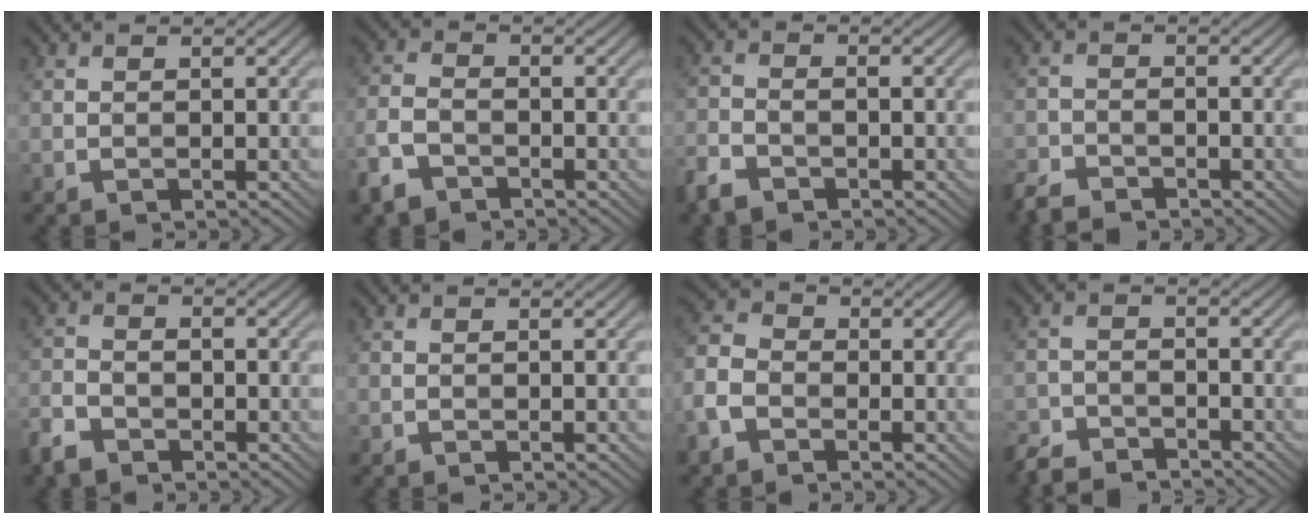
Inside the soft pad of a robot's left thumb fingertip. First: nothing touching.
{"total": 4.9, "force": [-3.3, 2.7, 2.4], "torque": [-0.059, -0.004, -0.078]}
{"total": 3.8, "force": [-2.8, 1.7, 1.8], "torque": [-0.038, -0.007, -0.068]}
{"total": 3.7, "force": [-3.3, 1.2, 1.2], "torque": [-0.024, -0.009, -0.073]}
{"total": 4.4, "force": [-3.2, 2.4, 1.9], "torque": [-0.048, -0.006, -0.075]}
{"total": 0.0}
{"total": 5.2, "force": [-2.7, 3.4, 2.8], "torque": [-0.081, 0.003, -0.070]}
{"total": 4.7, "force": [-4.3, 1.3, 1.2], "torque": [-0.021, -0.007, -0.091]}